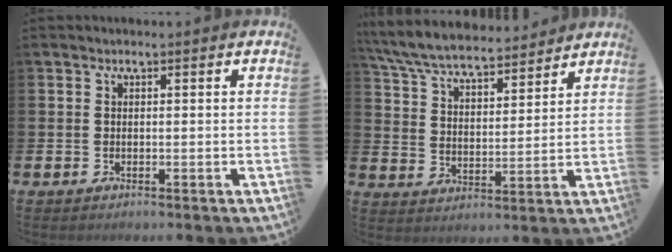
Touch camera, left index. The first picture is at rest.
{"total": 7.6, "force": [7.2, 1.3, 2.1], "torque": [-0.073, -0.041, 0.128]}